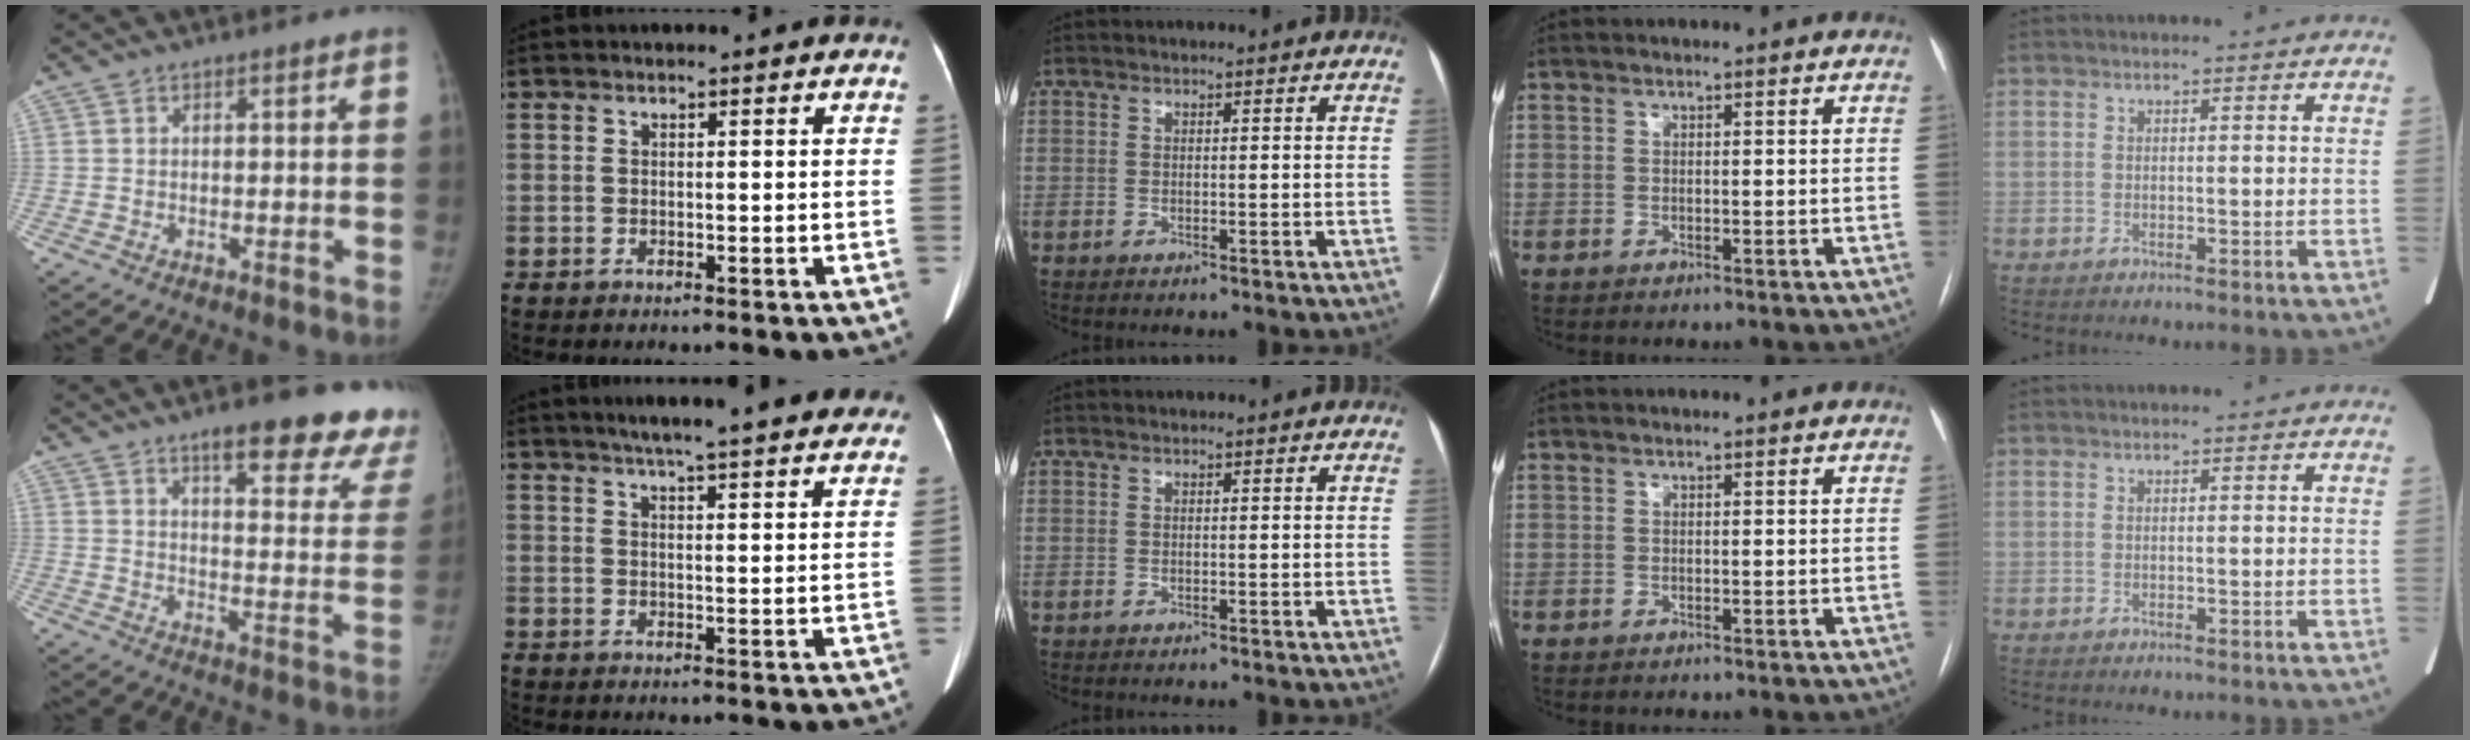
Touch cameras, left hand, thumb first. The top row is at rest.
{"thumb": {"total": 20.9, "force": [16.1, 5.7, 12.1], "torque": [-0.108, -0.083, 0.188]}, "index": {"total": 17.9, "force": [15.3, 2.0, 9.1], "torque": [-0.127, 0.023, 0.187]}}